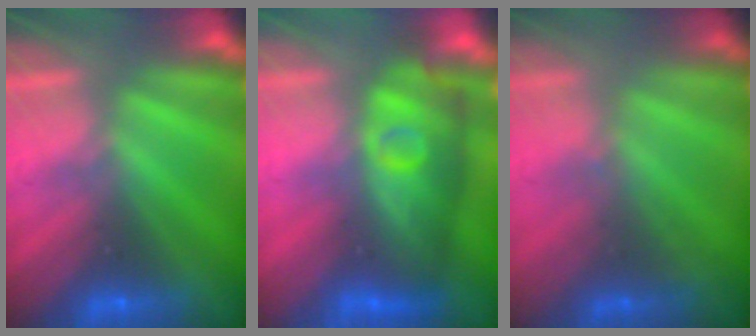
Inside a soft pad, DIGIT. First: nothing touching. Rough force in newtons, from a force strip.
{"total": 4.5}
{"total": 1.8}